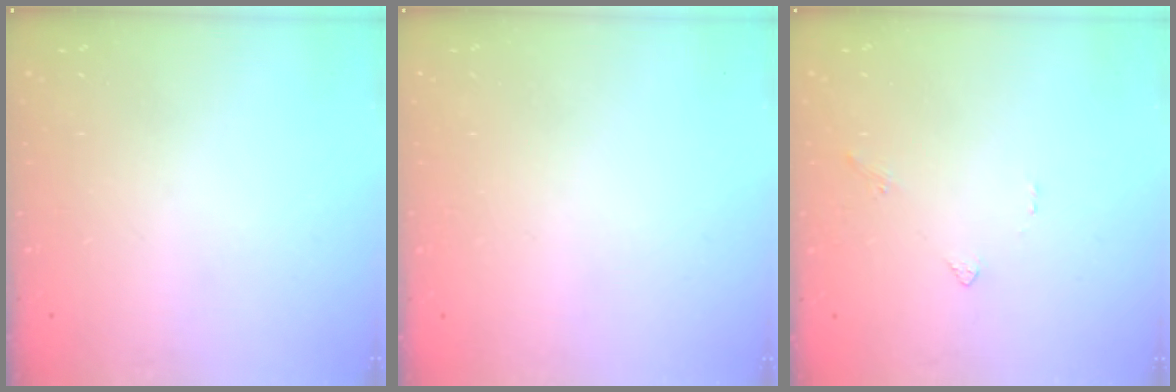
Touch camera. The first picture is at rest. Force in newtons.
{"total": 1.9, "press": 1.9, "slide": 0.1}
{"total": 1.6, "press": 1.5, "slide": 0.5}